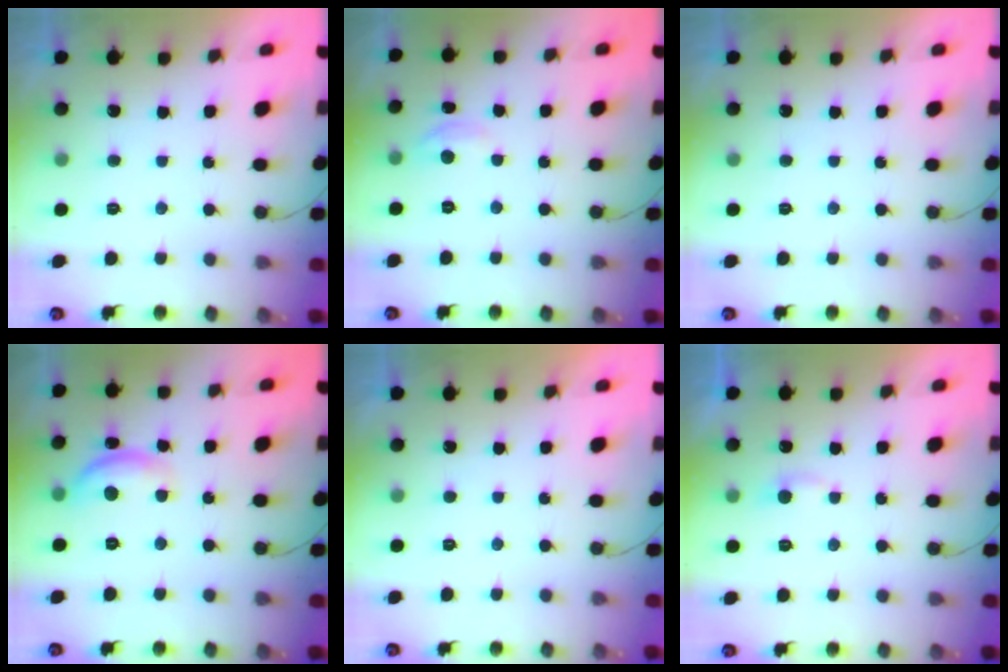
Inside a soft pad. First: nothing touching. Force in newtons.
{"total": 5.2, "press": 5.2, "slide": 0.5}
{"total": 0.0}
{"total": 10.5, "press": 10.5, "slide": 0.6}
{"total": 0.0}
{"total": 3.0, "press": 3.0, "slide": 0.3}